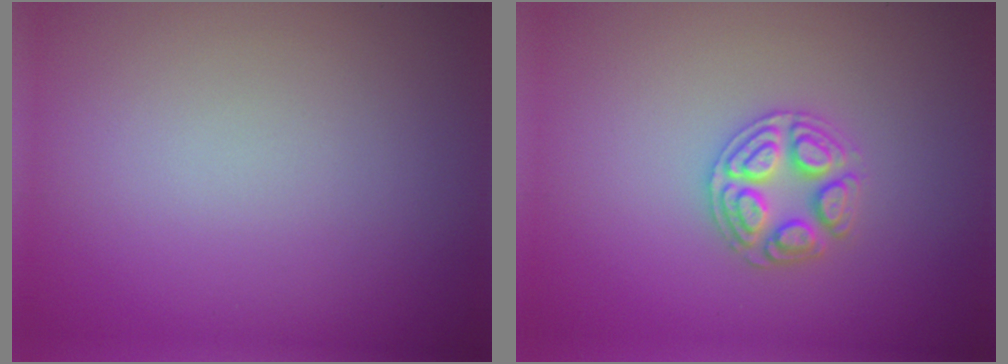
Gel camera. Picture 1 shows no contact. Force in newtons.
{"total": 2.9, "press": 2.8, "slide": 0.4}